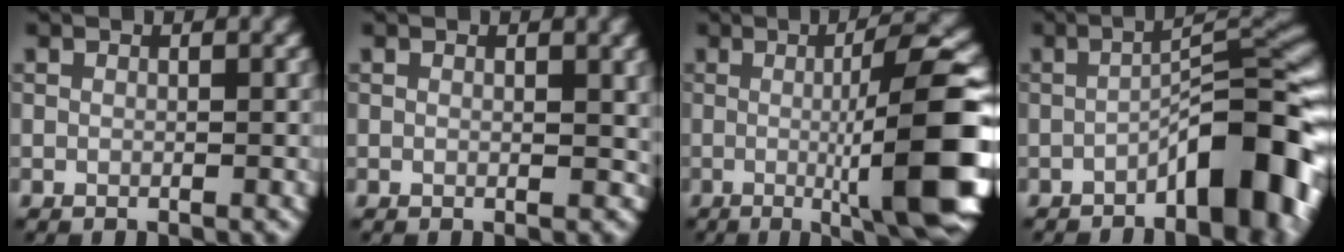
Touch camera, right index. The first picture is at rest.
{"total": 1.3, "force": [0.4, 0.9, 0.9], "torque": [-0.007, -0.001, 0.005]}
{"total": 12.4, "force": [-1.1, 2.0, 12.2], "torque": [-0.145, 0.002, -0.020]}
{"total": 9.8, "force": [-4.5, 2.6, 8.3], "torque": [-0.100, 0.022, -0.073]}